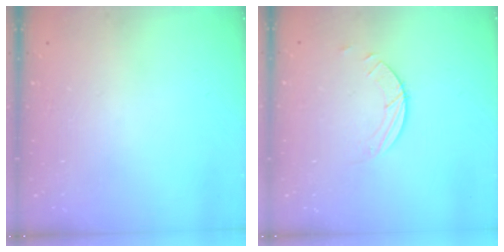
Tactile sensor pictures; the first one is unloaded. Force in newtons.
{"total": 2.0, "press": 2.0, "slide": 0.2}